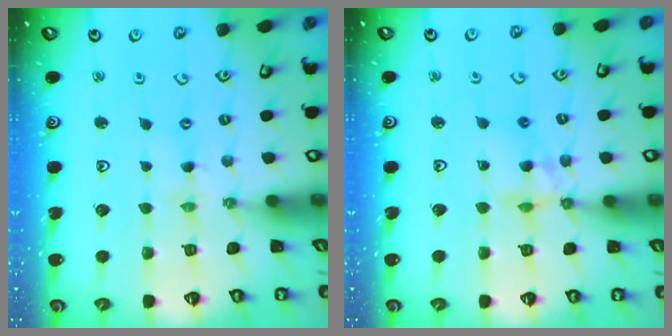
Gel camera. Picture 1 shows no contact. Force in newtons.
{"total": 10.4, "press": 10.3, "slide": 1.1}